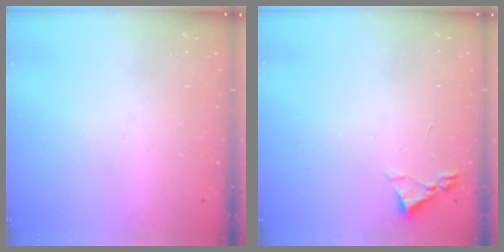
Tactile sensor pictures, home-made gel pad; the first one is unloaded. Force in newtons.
{"total": 2.4, "press": 2.3, "slide": 0.3}